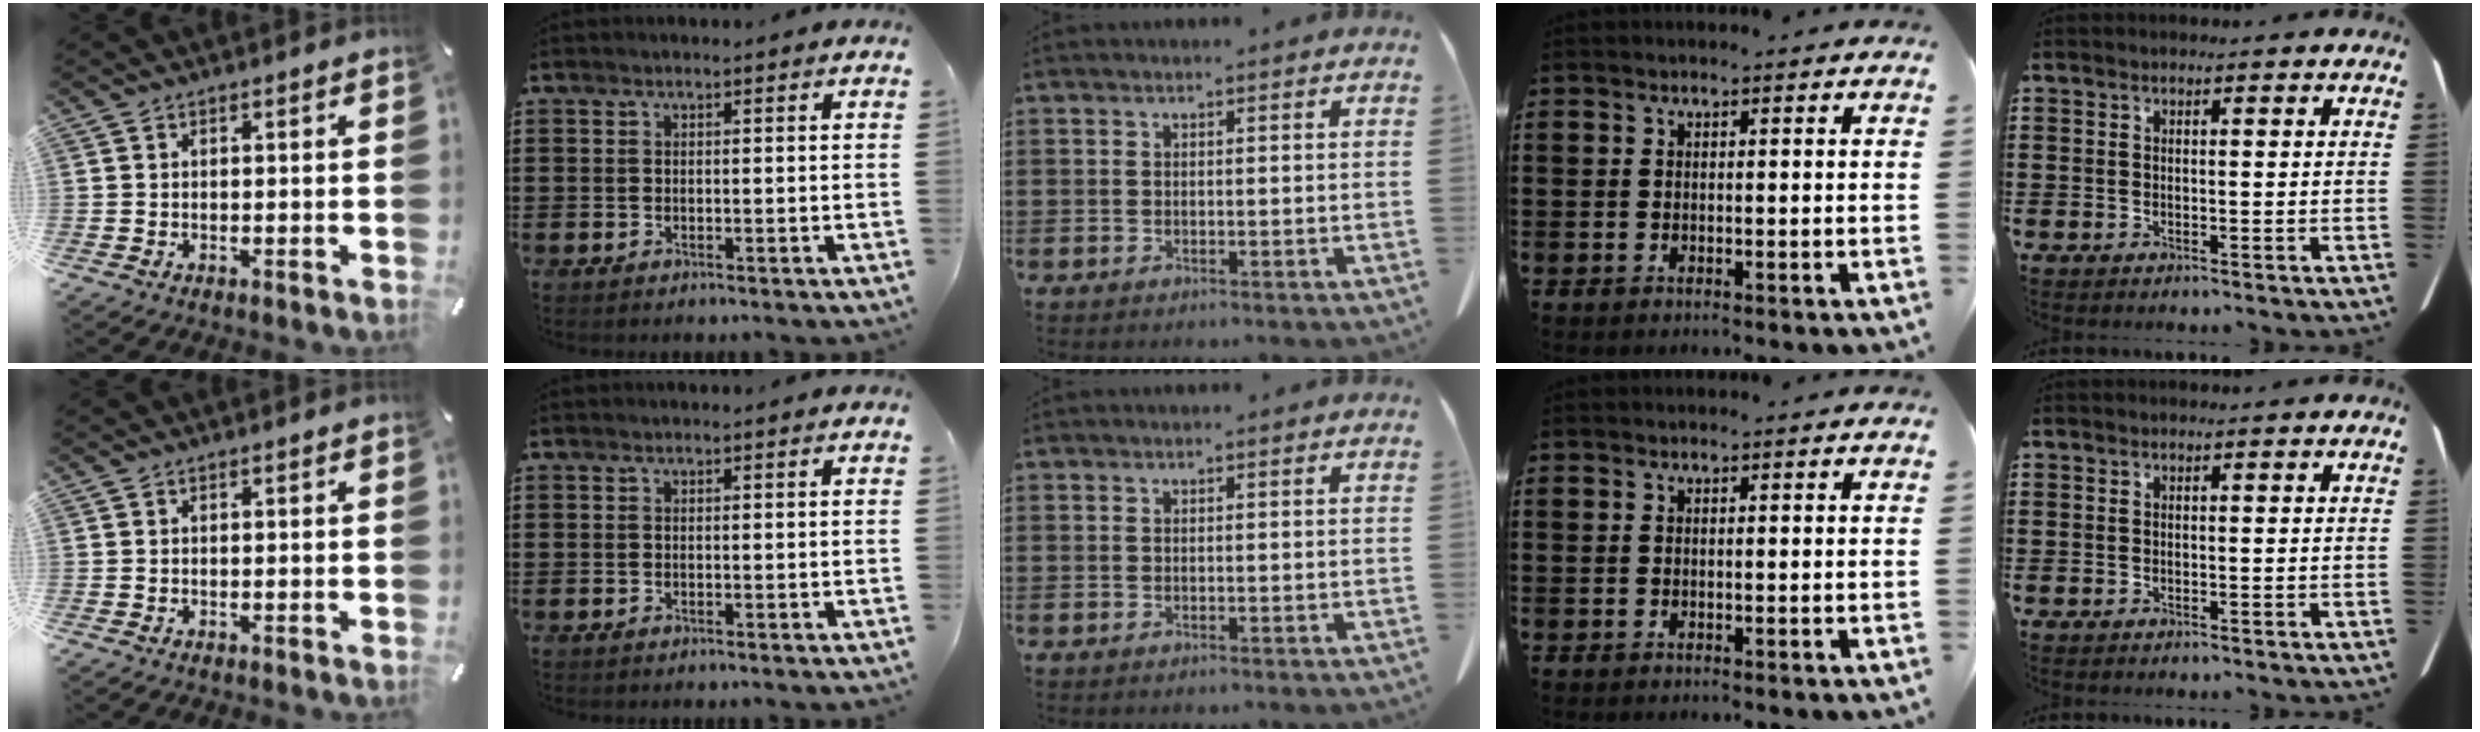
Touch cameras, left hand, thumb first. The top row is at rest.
{}